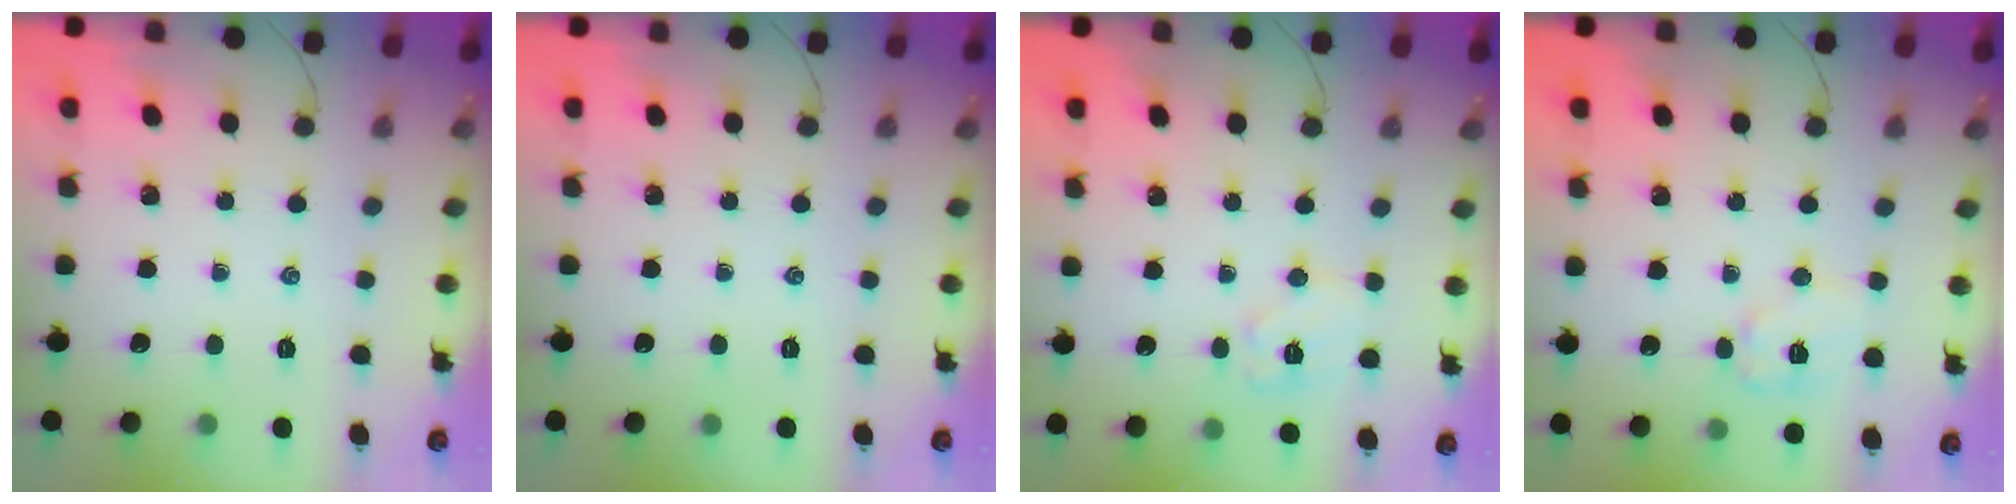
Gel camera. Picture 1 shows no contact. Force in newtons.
{"total": 0.0}
{"total": 8.6, "press": 8.6, "slide": 0.4}
{"total": 7.4, "press": 7.4, "slide": 0.8}